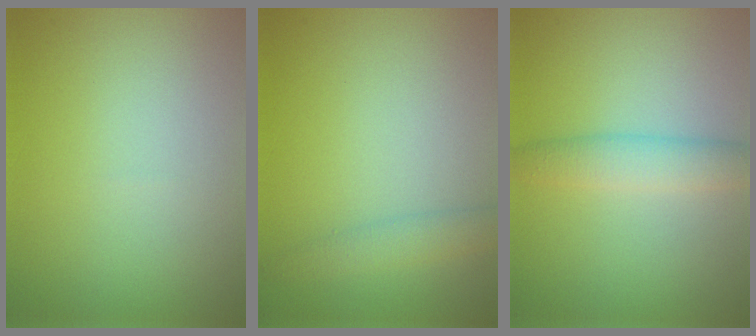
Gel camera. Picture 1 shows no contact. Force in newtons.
{"total": 1.9, "press": 1.9, "slide": 0.1}
{"total": 2.9, "press": 2.9, "slide": 0.1}